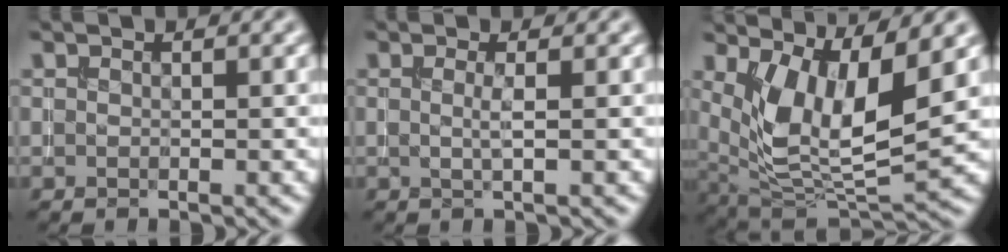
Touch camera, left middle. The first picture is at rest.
{"total": 1.3, "force": [0.0, 0.2, 1.3], "torque": [-0.025, -0.002, -0.003]}
{"total": 8.2, "force": [2.7, 3.4, 7.0], "torque": [-0.140, -0.021, 0.054]}